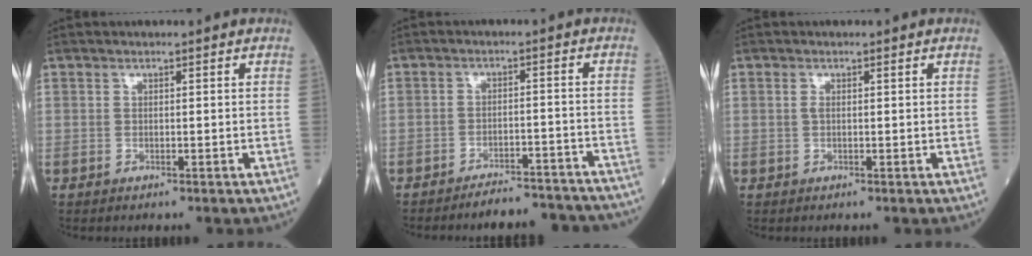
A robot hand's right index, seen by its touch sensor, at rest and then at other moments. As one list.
[{"total": 10.3, "force": [-10.0, 1.6, 2.2], "torque": [-0.009, 0.012, -0.121]}, {"total": 0.8, "force": [0.2, 0.2, 0.7], "torque": [-0.020, 0.003, 0.004]}]